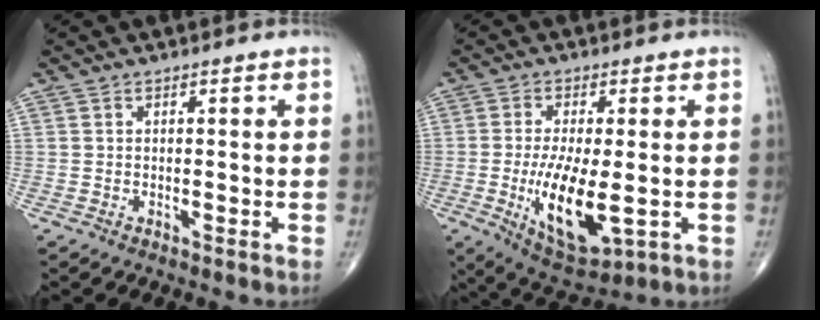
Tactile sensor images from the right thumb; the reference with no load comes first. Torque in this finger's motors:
{"motor_torque": [2.31, 1.96, 1.53, 0.14, 0.47]}